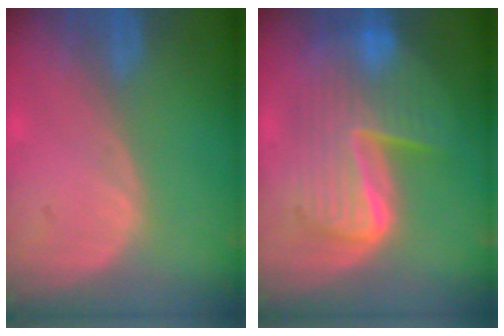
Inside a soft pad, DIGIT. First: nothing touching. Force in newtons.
{"total": 10.5, "press": 10.4, "slide": 0.9}